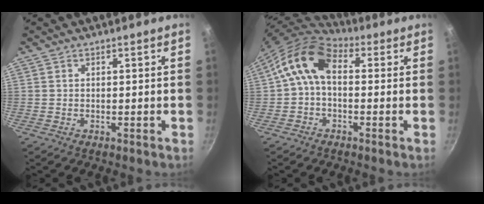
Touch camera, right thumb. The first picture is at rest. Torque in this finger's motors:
{"motor_torque": [1.24, 1.98, 1.20, -0.59, 0.22]}